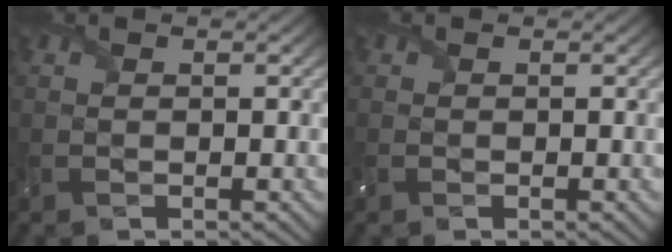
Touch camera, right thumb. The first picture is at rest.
{"total": 0.7, "force": [-0.2, 0.7, 0.1], "torque": [-0.003, -0.003, -0.007]}